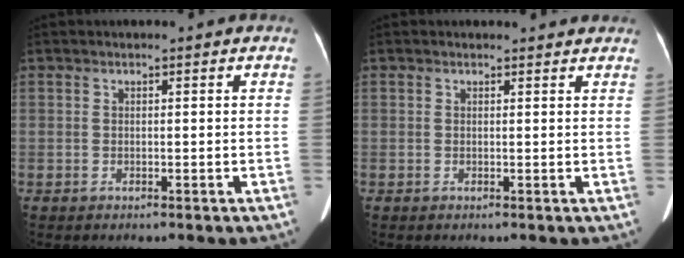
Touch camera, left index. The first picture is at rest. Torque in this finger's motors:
{"motor_torque": [-0.01, -0.23, -0.09, -0.03]}